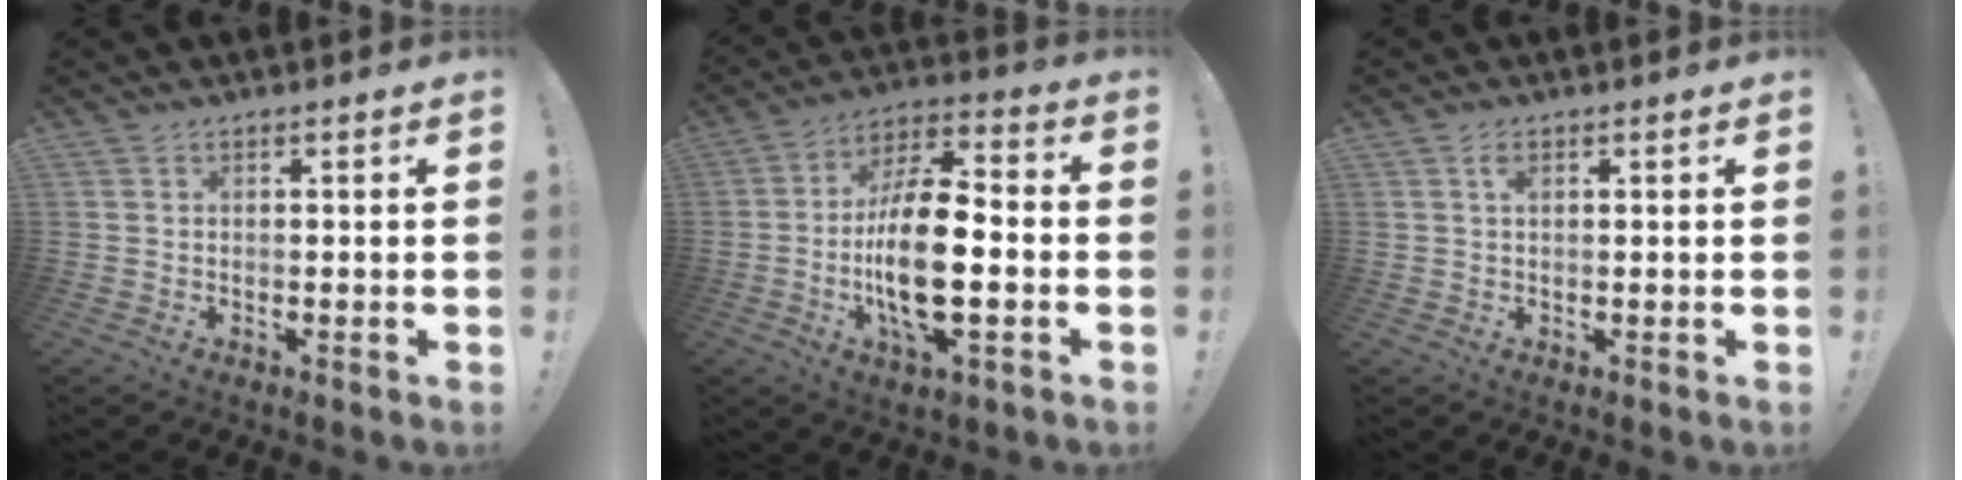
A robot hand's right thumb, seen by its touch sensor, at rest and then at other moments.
{"total": 18.4, "force": [-3.0, 7.8, 16.4], "torque": [-0.304, 0.007, -0.051]}
{"total": 1.9, "force": [0.9, 1.4, 0.9], "torque": [-0.005, -0.002, 0.012]}